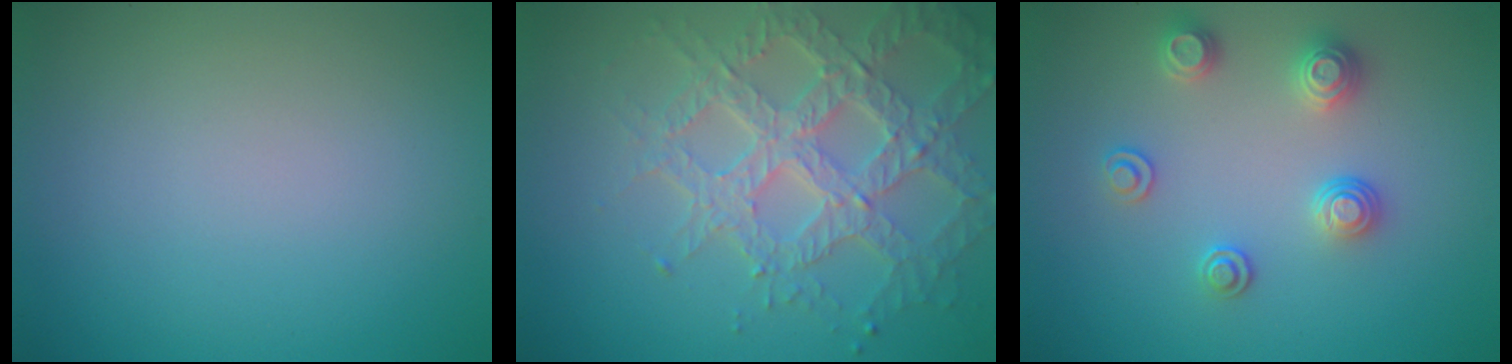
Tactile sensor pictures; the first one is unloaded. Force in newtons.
{"total": 6.4, "press": 5.0, "slide": 4.0}
{"total": 2.7, "press": 2.6, "slide": 0.3}